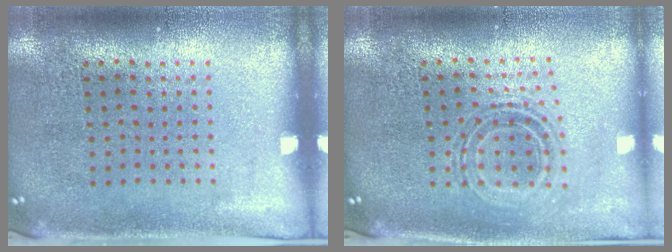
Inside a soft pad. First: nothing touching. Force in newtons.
{"total": 0.7, "press": 0.7, "slide": 0.2}